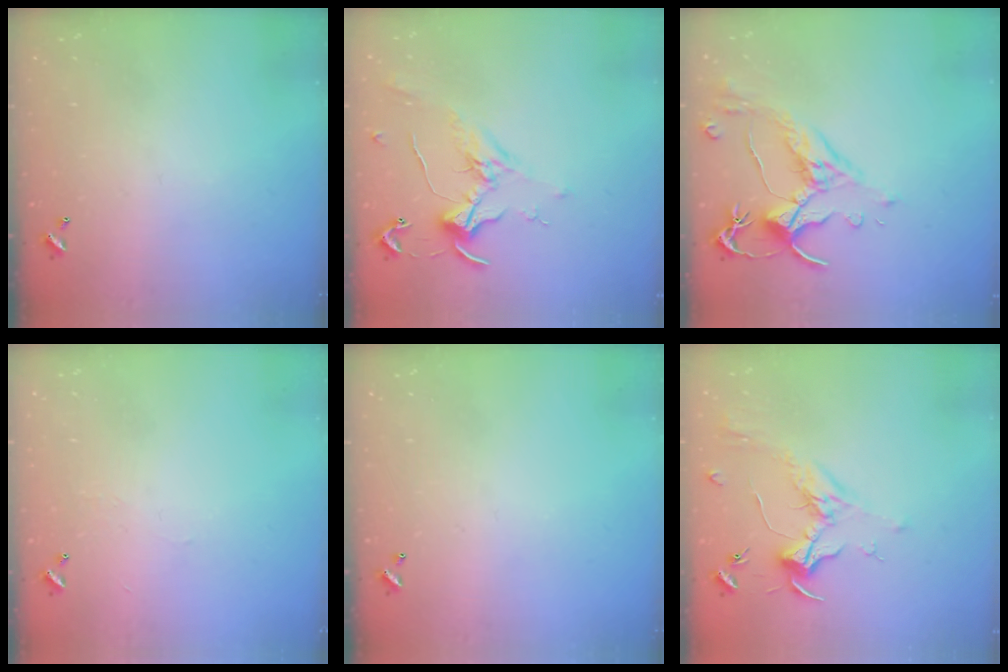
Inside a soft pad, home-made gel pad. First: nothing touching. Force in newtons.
{"total": 0.7, "press": 0.3, "slide": 0.7}
{"total": 2.6, "press": 2.2, "slide": 1.3}
{"total": 2.3, "press": 2.3, "slide": 0.4}
{"total": 0.0}
{"total": 1.8, "press": 1.6, "slide": 0.7}